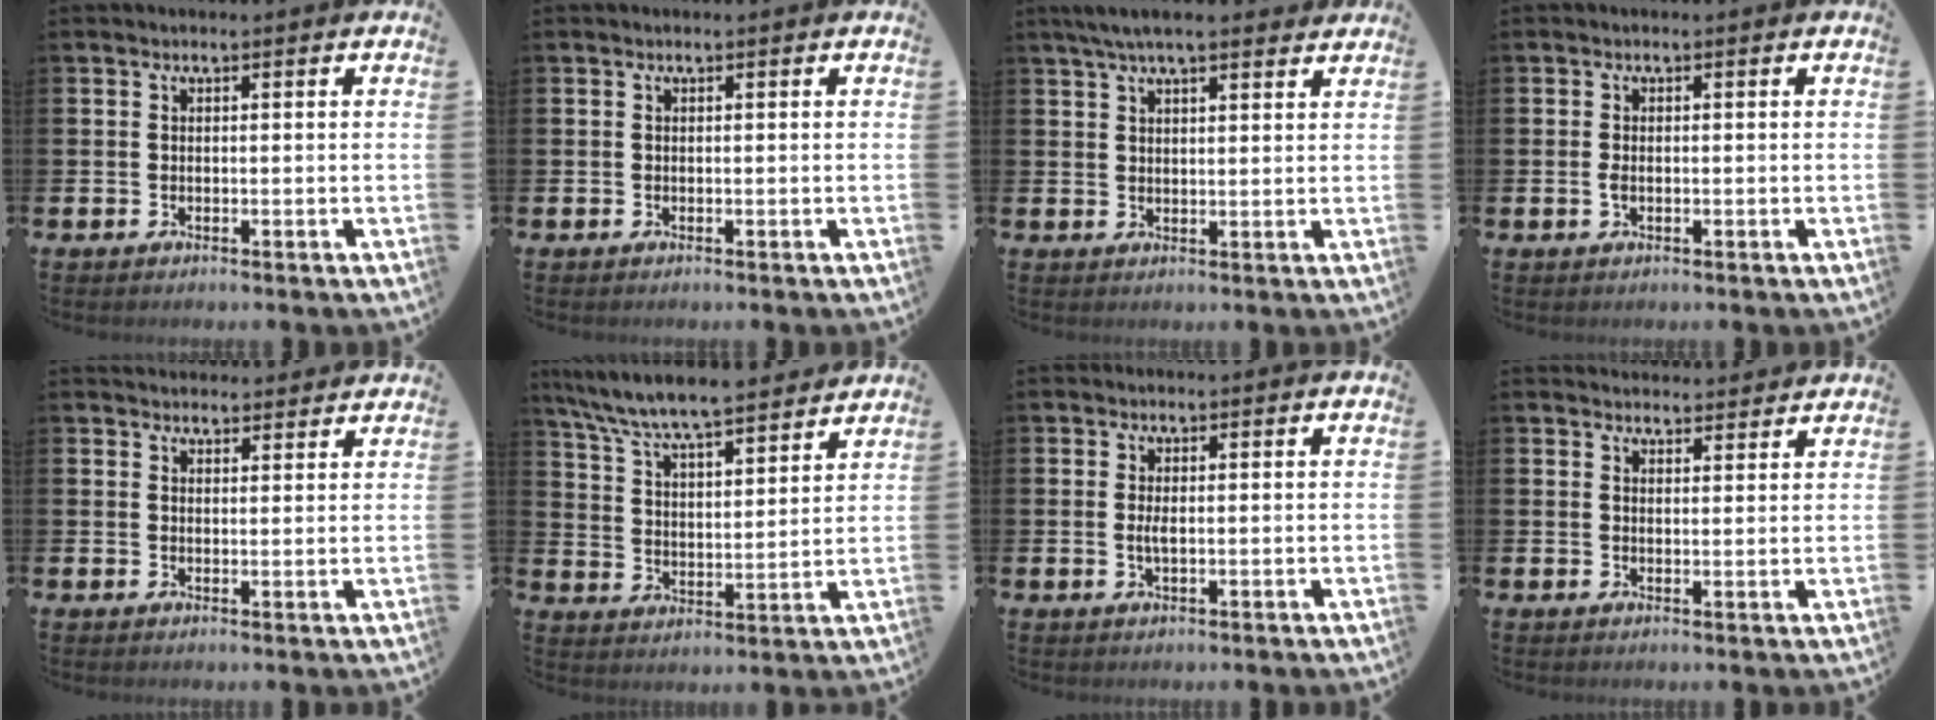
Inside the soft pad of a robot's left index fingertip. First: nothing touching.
{"total": 0.0}
{"total": 5.2, "force": [4.5, 1.1, 2.5], "torque": [-0.054, -0.007, 0.080]}
{"total": 1.3, "force": [-0.1, 0.6, 1.1], "torque": [-0.014, -0.001, -0.005]}
{"total": 2.8, "force": [2.7, 0.7, -0.2], "torque": [0.010, -0.016, 0.047]}
{"total": 7.8, "force": [7.5, 0.5, 2.1], "torque": [-0.076, -0.056, 0.130]}
{"total": 1.5, "force": [0.1, 0.4, 1.4], "torque": [-0.018, -0.003, -0.002]}
{"total": 2.9, "force": [2.9, 0.6, -0.2], "torque": [0.007, -0.016, 0.051]}